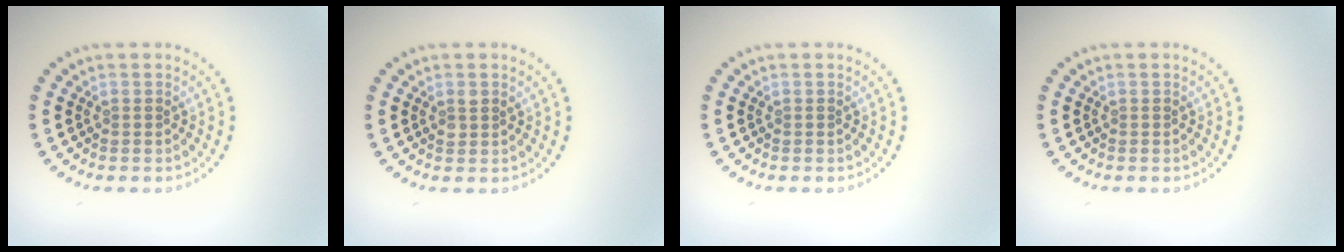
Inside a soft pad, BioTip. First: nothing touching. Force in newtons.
{"total": 1.1, "press": 1.1, "slide": 0.4}
{"total": 0.0}
{"total": 0.0}